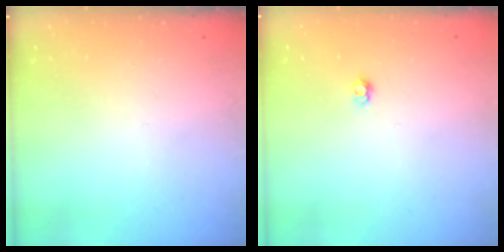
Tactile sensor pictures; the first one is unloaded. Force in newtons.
{"total": 2.9, "press": 2.9, "slide": 0.4}